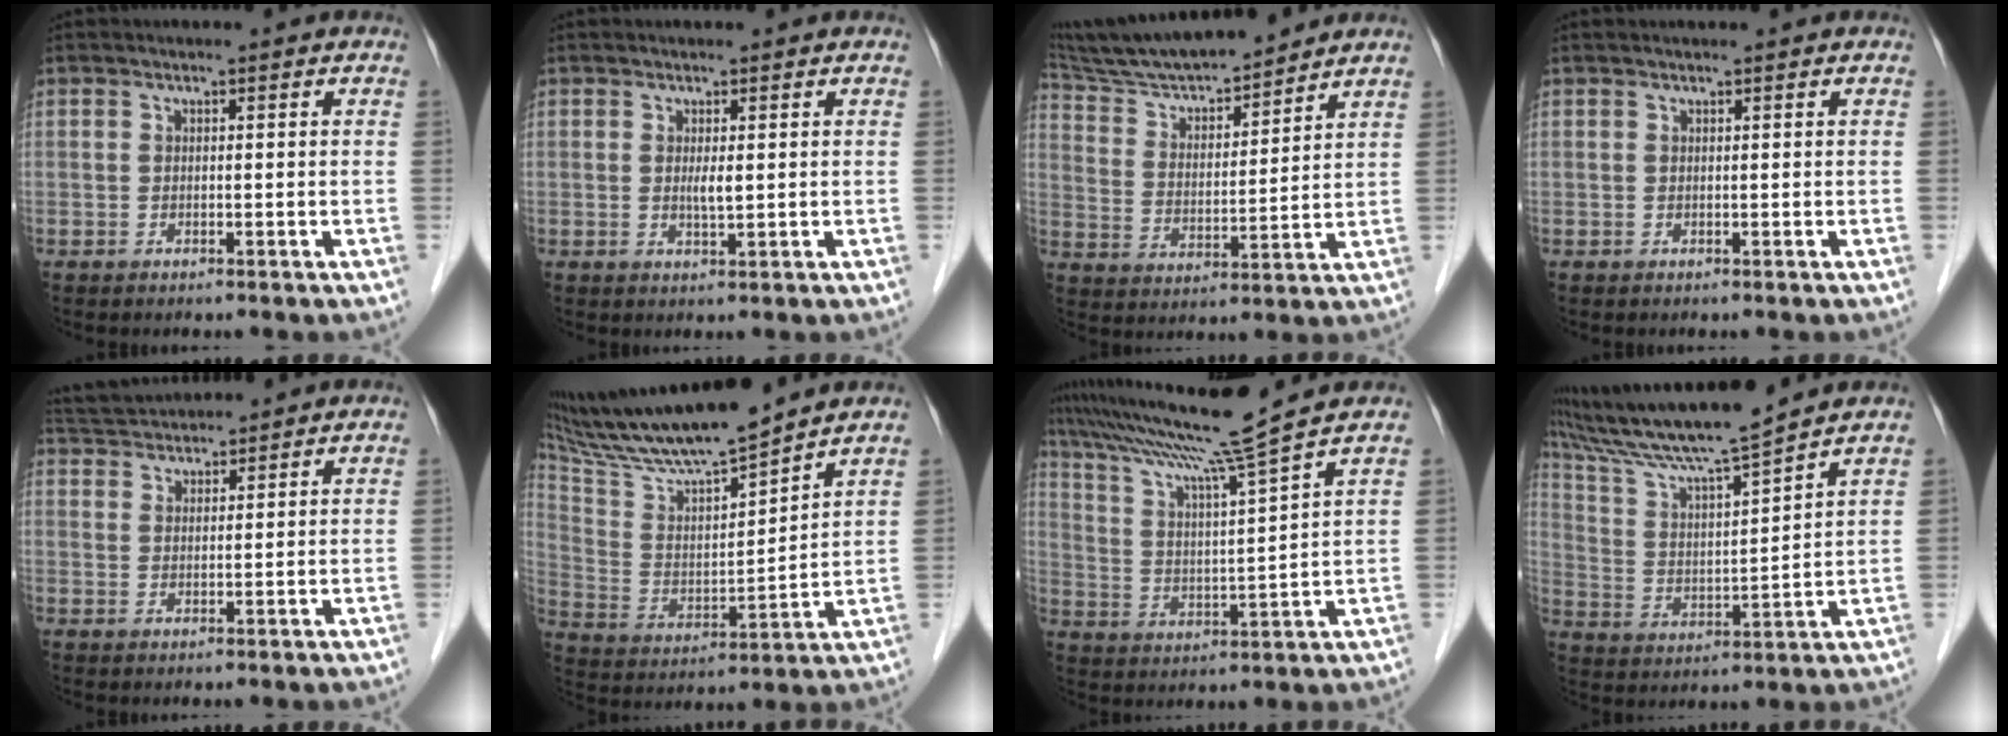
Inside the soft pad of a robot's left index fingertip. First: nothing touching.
{"total": 1.6, "force": [0.4, 0.2, 1.5], "torque": [-0.032, -0.003, 0.009]}
{"total": 15.7, "force": [14.3, 1.6, 6.4], "torque": [-0.117, 0.011, 0.251]}
{"total": 0.8, "force": [0.7, -0.1, 0.3], "torque": [-0.007, 0.010, 0.015]}
{"total": 7.3, "force": [7.1, 0.7, 1.5], "torque": [-0.035, 0.037, 0.124]}
{"total": 18.0, "force": [15.9, 0.4, 8.4], "torque": [-0.158, 0.005, 0.288]}
{"total": 13.2, "force": [11.0, -3.2, 6.5], "torque": [-0.119, -0.011, 0.193]}
{"total": 14.6, "force": [12.6, -1.0, 7.4], "torque": [-0.144, 0.012, 0.226]}